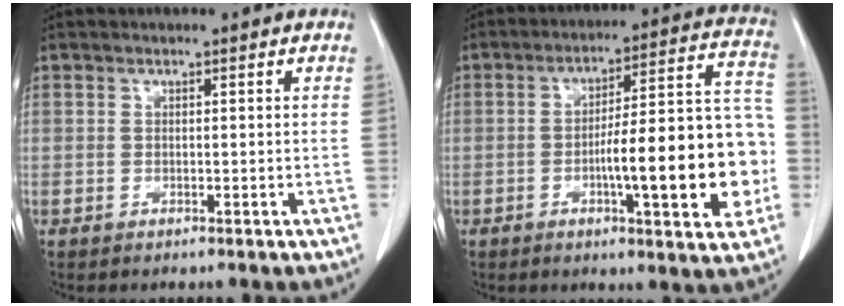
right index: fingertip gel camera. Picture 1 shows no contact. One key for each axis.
{"total": 18.0, "fx": -4.0, "fy": 3.1, "fz": 17.3, "tx": -0.220, "ty": 0.029, "tz": -0.053}